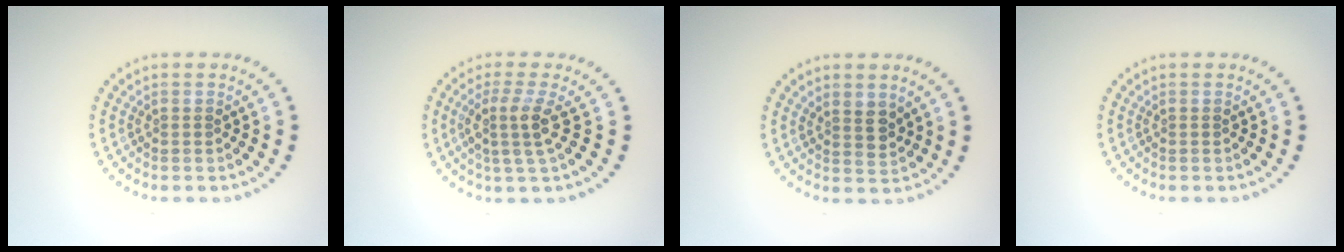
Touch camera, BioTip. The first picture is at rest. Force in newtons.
{"total": 2.9, "press": 2.2, "slide": 1.8}
{"total": 2.0, "press": 1.7, "slide": 1.0}
{"total": 0.0}